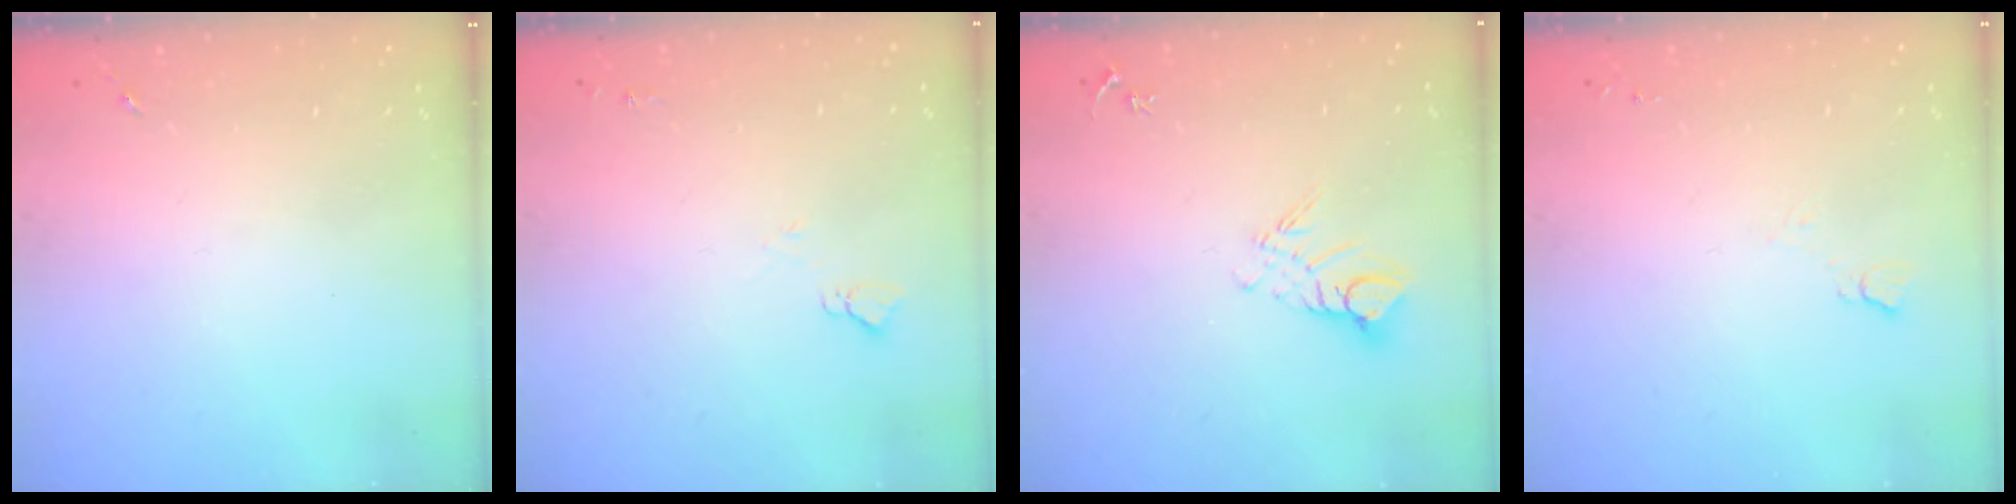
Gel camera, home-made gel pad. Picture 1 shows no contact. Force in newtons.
{"total": 4.4, "press": 4.3, "slide": 0.6}
{"total": 7.9, "press": 7.8, "slide": 0.8}
{"total": 4.1, "press": 4.0, "slide": 0.6}